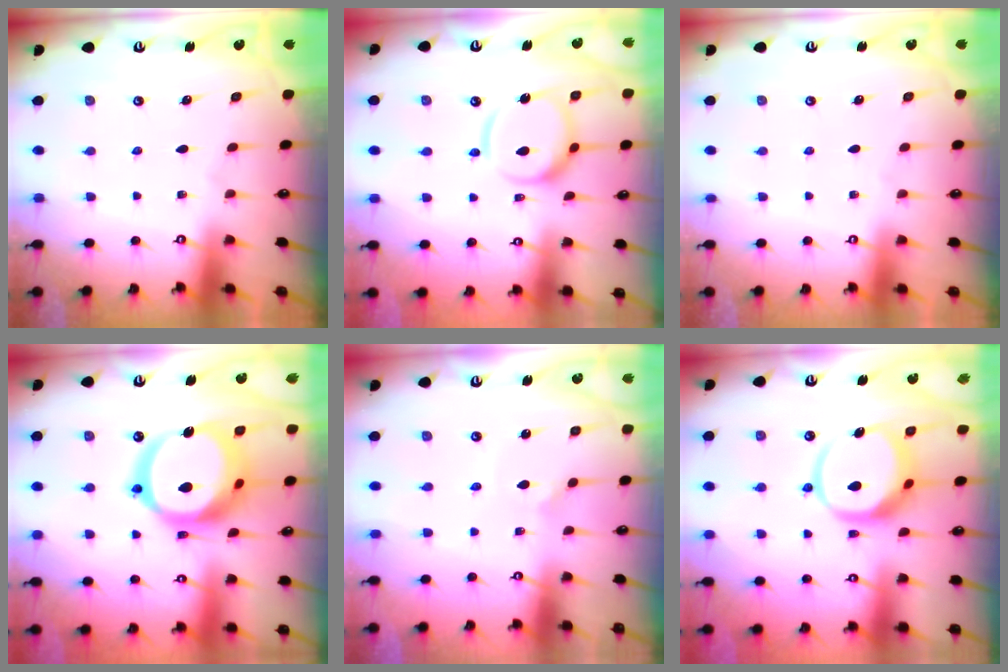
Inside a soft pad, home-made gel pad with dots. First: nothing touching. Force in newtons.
{"total": 13.5, "press": 13.5, "slide": 1.3}
{"total": 0.0}
{"total": 21.8, "press": 21.7, "slide": 2.4}
{"total": 2.1, "press": 2.1, "slide": 0.1}
{"total": 12.1, "press": 12.0, "slide": 1.6}